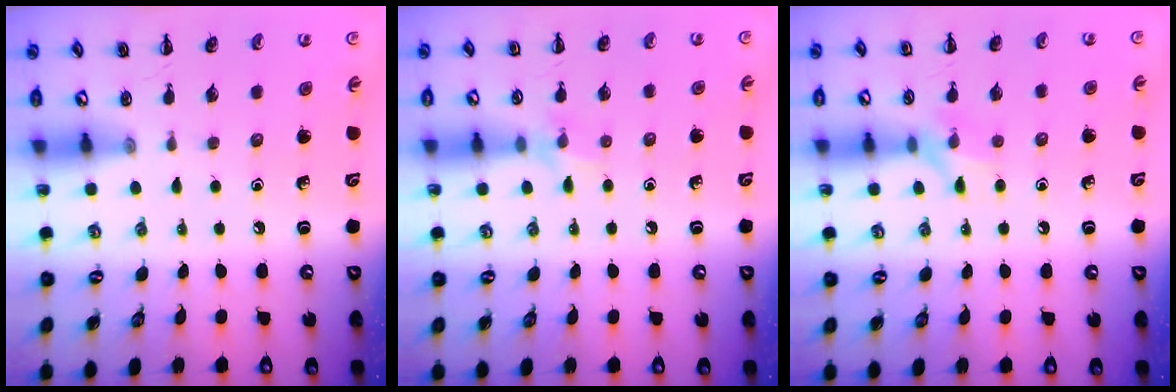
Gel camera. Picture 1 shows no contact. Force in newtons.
{"total": 6.3, "press": 6.1, "slide": 1.4}
{"total": 7.2, "press": 7.1, "slide": 1.2}